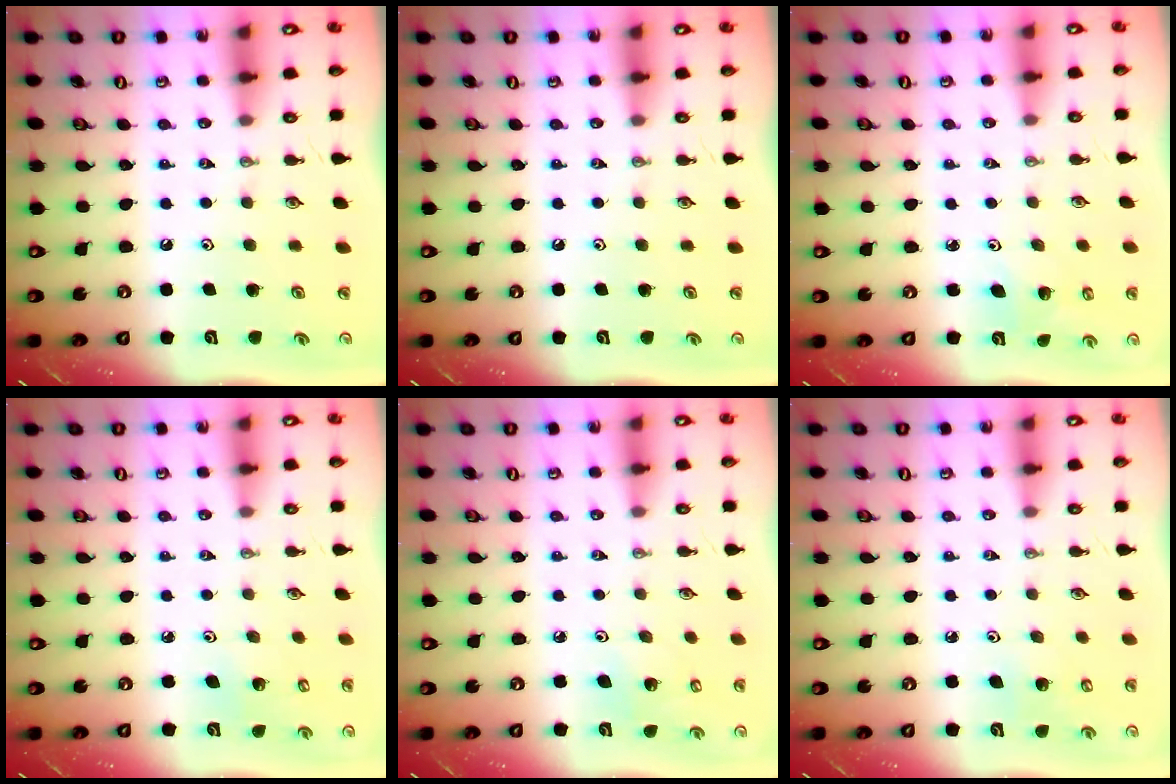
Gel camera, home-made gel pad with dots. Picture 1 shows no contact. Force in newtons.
{"total": 0.0}
{"total": 4.0, "press": 3.4, "slide": 2.0}
{"total": 4.2, "press": 4.0, "slide": 1.1}
{"total": 6.4, "press": 6.1, "slide": 1.8}
{"total": 6.5, "press": 6.2, "slide": 1.9}